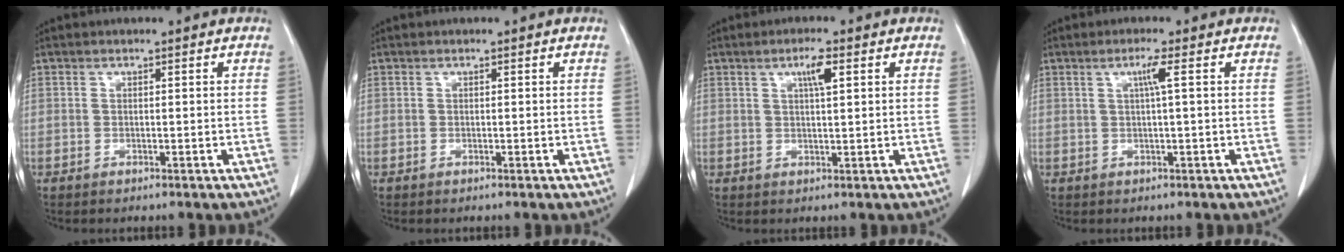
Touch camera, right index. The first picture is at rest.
{"total": 0.0}
{"total": 3.2, "force": [1.4, 0.4, 2.9], "torque": [-0.051, 0.000, 0.022]}
{"total": 2.3, "force": [0.6, -0.5, 2.2], "torque": [-0.043, 0.002, 0.012]}